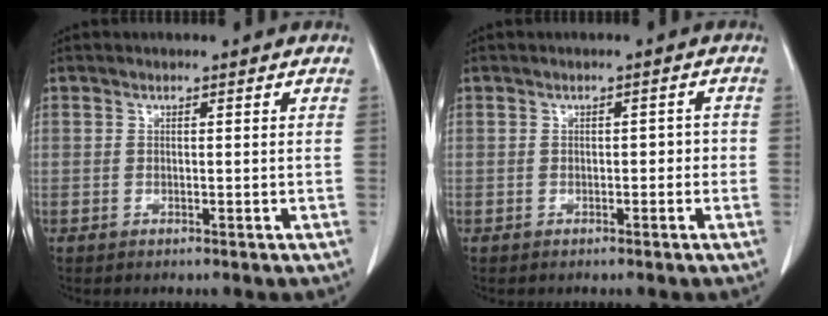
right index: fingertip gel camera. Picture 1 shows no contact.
{"total": 1.8, "force": [-0.5, 1.1, 1.4], "torque": [-0.015, 0.012, -0.006]}